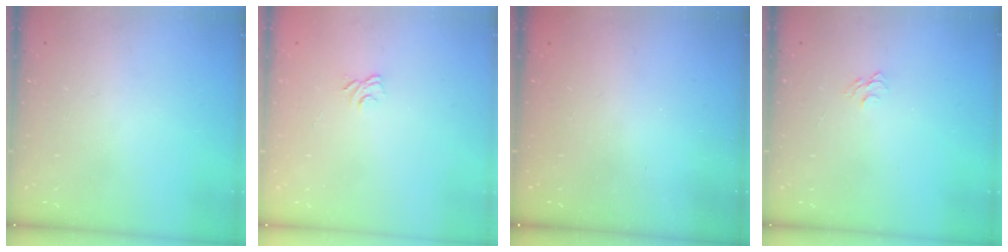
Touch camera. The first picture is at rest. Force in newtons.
{"total": 2.9, "press": 2.6, "slide": 1.3}
{"total": 2.6, "press": 2.4, "slide": 0.8}
{"total": 4.1, "press": 4.0, "slide": 0.3}